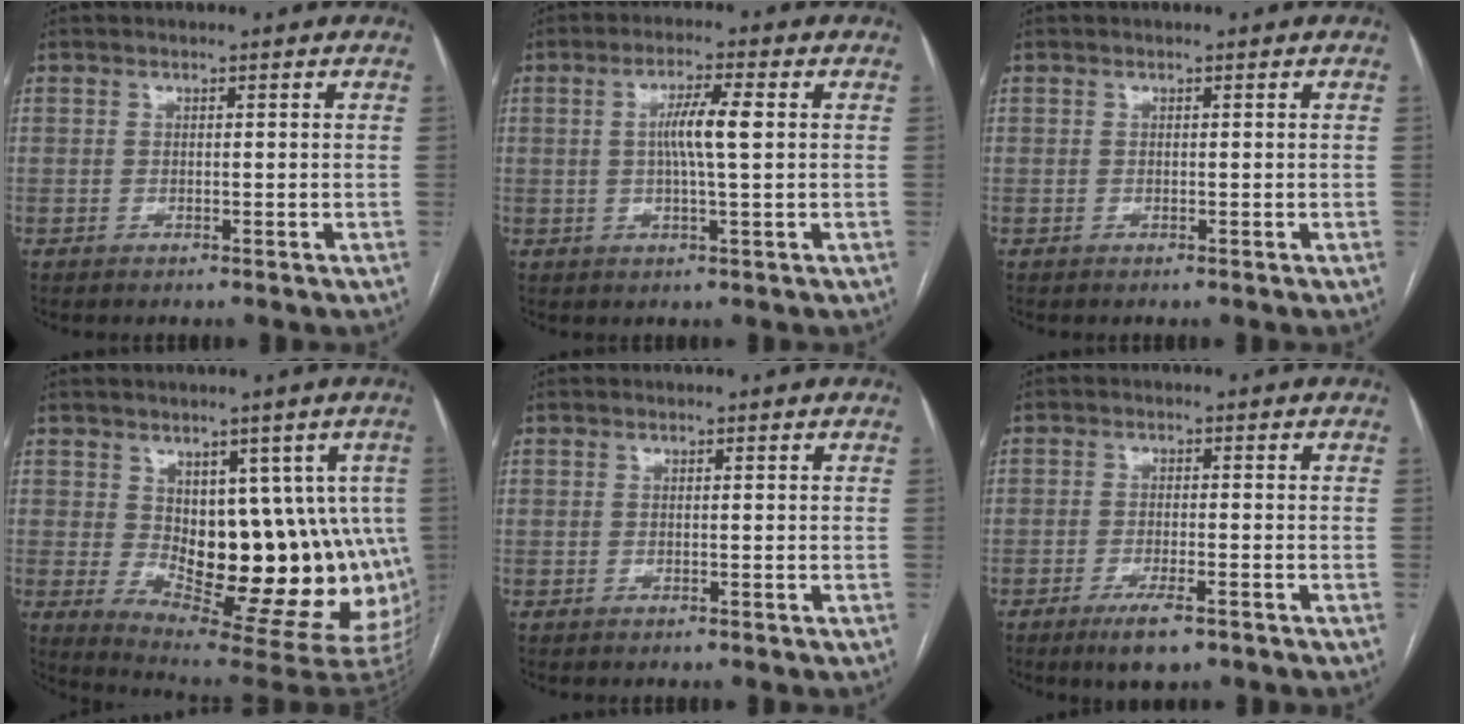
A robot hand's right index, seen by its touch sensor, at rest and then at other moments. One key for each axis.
{"total": 5.6, "fx": 0.6, "fy": 0.0, "fz": 5.6, "tx": -0.105, "ty": 0.003, "tz": 0.011}
{"total": 0.0}
{"total": 17.2, "fx": 0.5, "fy": 8.0, "fz": 15.2, "tx": -0.150, "ty": 0.001, "tz": 0.026}
{"total": 0.0}
{"total": 5.0, "fx": -3.2, "fy": 1.0, "fz": 3.7, "tx": -0.071, "ty": -0.009, "tz": -0.049}